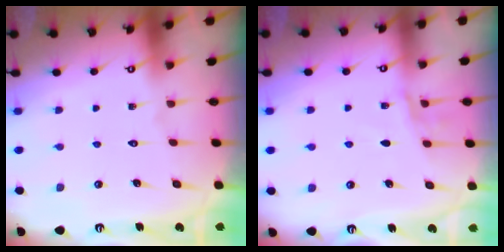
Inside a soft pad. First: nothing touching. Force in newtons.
{"total": 5.9, "press": 5.9, "slide": 0.2}